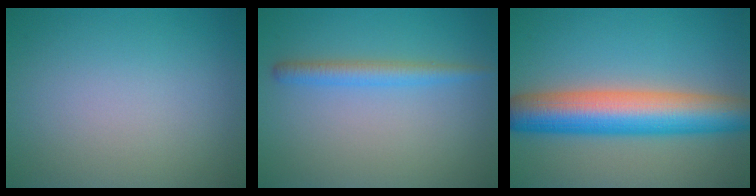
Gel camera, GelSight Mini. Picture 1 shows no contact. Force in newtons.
{"total": 2.3, "press": 2.3, "slide": 0.1}
{"total": 9.4, "press": 9.3, "slide": 0.2}